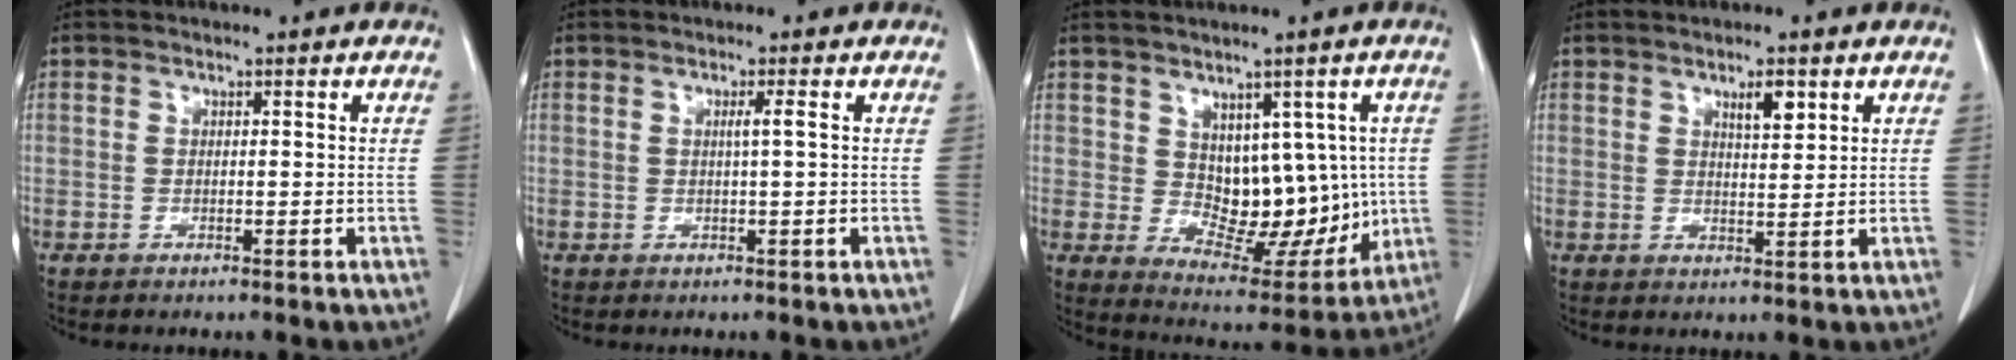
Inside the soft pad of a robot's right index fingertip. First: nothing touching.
{"total": 1.3, "force": [0.2, -0.4, 1.2], "torque": [-0.022, 0.001, 0.002]}
{"total": 11.3, "force": [1.1, 6.9, 8.9], "torque": [-0.101, 0.012, 0.044]}
{"total": 3.3, "force": [1.8, 0.8, 2.6], "torque": [-0.046, -0.002, 0.030]}